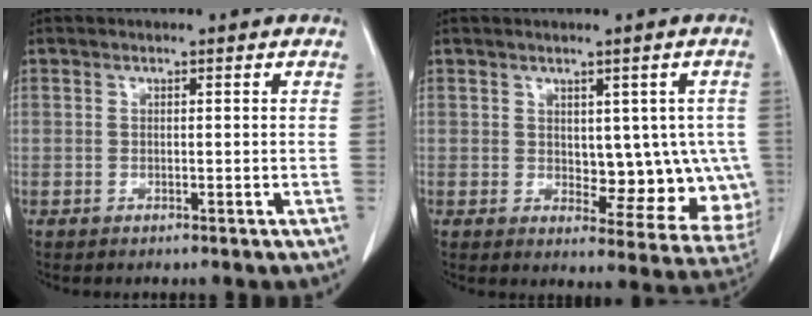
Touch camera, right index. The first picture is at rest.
{"total": 9.9, "force": [0.4, 5.3, 8.3], "torque": [-0.079, 0.003, 0.019]}